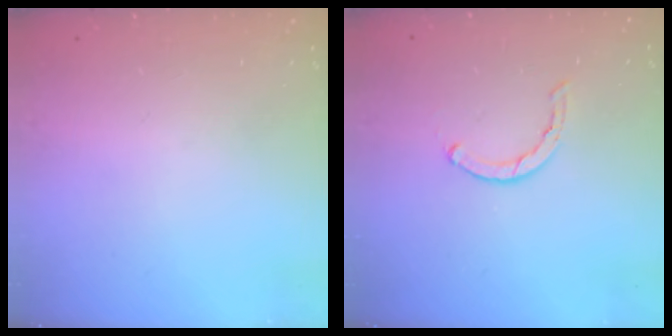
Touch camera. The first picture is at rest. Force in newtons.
{"total": 0.5, "press": 0.5, "slide": 0.2}